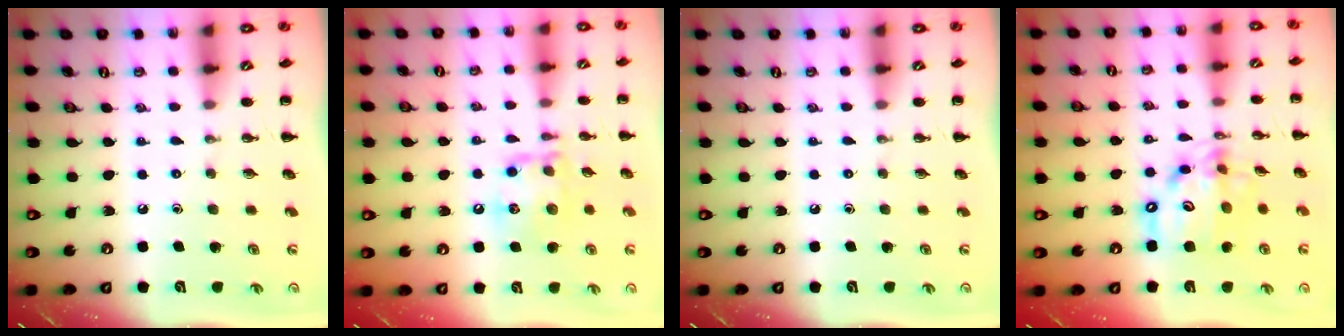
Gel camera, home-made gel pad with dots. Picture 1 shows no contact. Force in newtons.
{"total": 13.8, "press": 13.7, "slide": 1.6}
{"total": 0.0}
{"total": 14.8, "press": 14.4, "slide": 3.5}